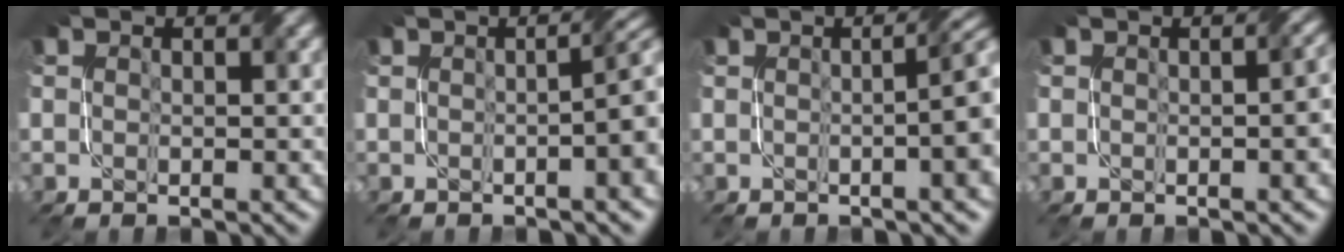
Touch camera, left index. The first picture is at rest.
{"total": 6.1, "force": [-0.1, 2.0, 5.7], "torque": [-0.037, 0.018, -0.007]}
{"total": 7.4, "force": [0.2, 2.5, 6.9], "torque": [-0.042, 0.023, -0.008]}
{"total": 2.5, "force": [-0.1, 0.7, 2.4], "torque": [-0.019, 0.008, -0.002]}